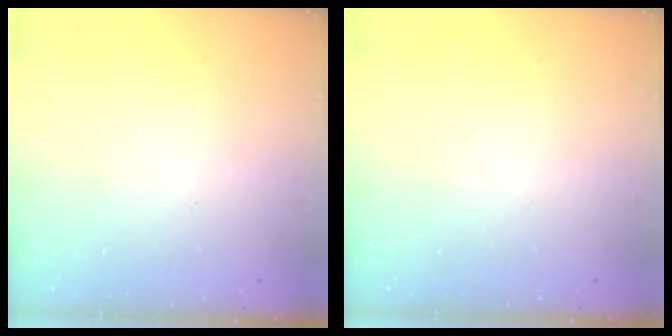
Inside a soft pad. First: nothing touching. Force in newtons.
{"total": 0.0}